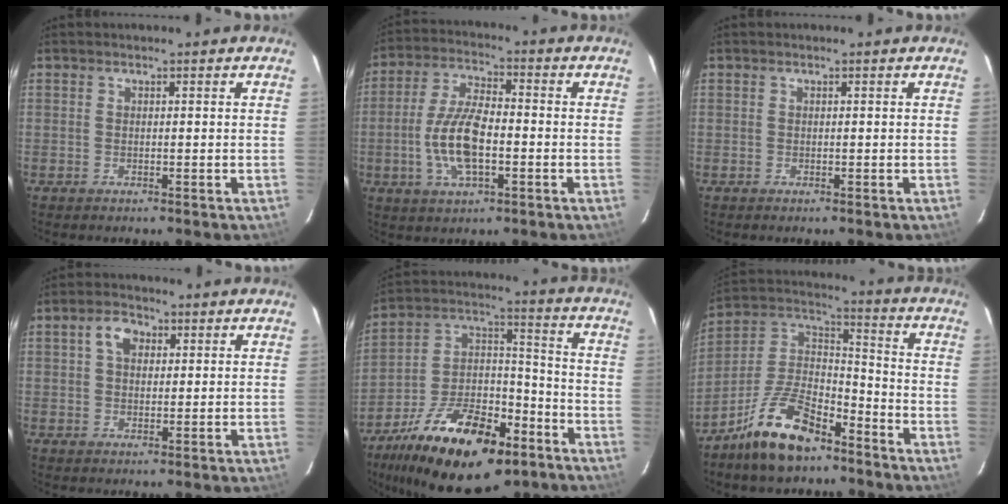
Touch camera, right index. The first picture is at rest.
{"total": 11.1, "force": [-2.6, 4.4, 9.9], "torque": [-0.203, 0.003, -0.049]}
{"total": 0.0}
{"total": 4.5, "force": [1.4, 3.1, 2.8], "torque": [-0.050, 0.017, 0.025]}
{"total": 25.5, "force": [-15.8, 11.2, 16.5], "torque": [-0.303, 0.005, -0.252]}
{"total": 15.3, "force": [-10.4, 6.2, 9.3], "torque": [-0.196, 0.022, -0.192]}